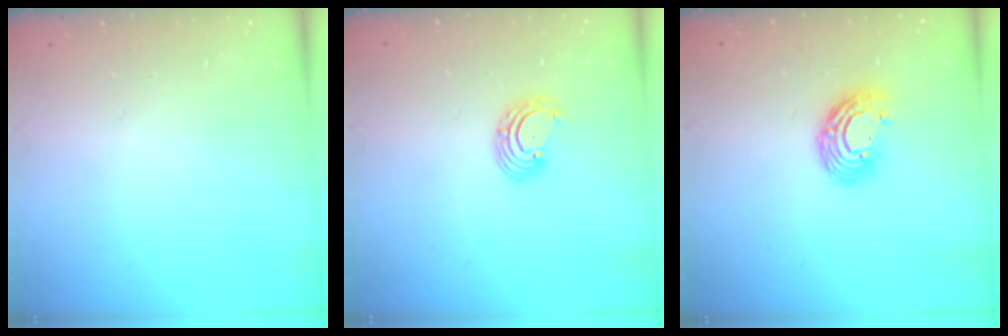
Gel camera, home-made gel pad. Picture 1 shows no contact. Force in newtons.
{"total": 2.8, "press": 2.8, "slide": 0.2}
{"total": 10.8, "press": 10.8, "slide": 0.9}